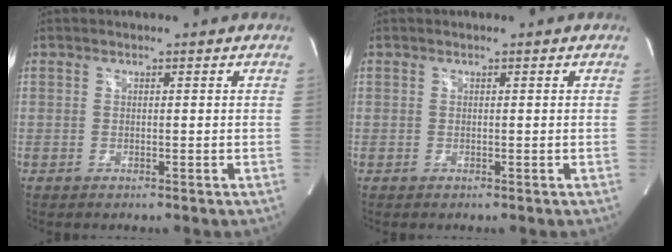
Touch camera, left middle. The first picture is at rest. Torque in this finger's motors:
{"motor_torque": [0.00, 0.00, 0.00, 0.00]}